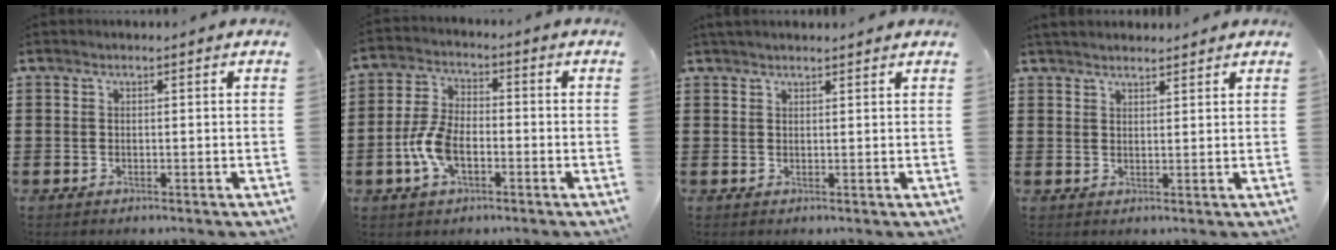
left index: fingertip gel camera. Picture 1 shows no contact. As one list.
[{"total": 7.2, "force": [-2.3, 4.0, 5.6], "torque": [-0.143, -0.003, -0.052]}, {"total": 1.6, "force": [1.5, 0.2, 0.4], "torque": [-0.012, 0.003, 0.029]}, {"total": 2.3, "force": [2.2, 0.5, 0.5], "torque": [-0.015, 0.004, 0.042]}]